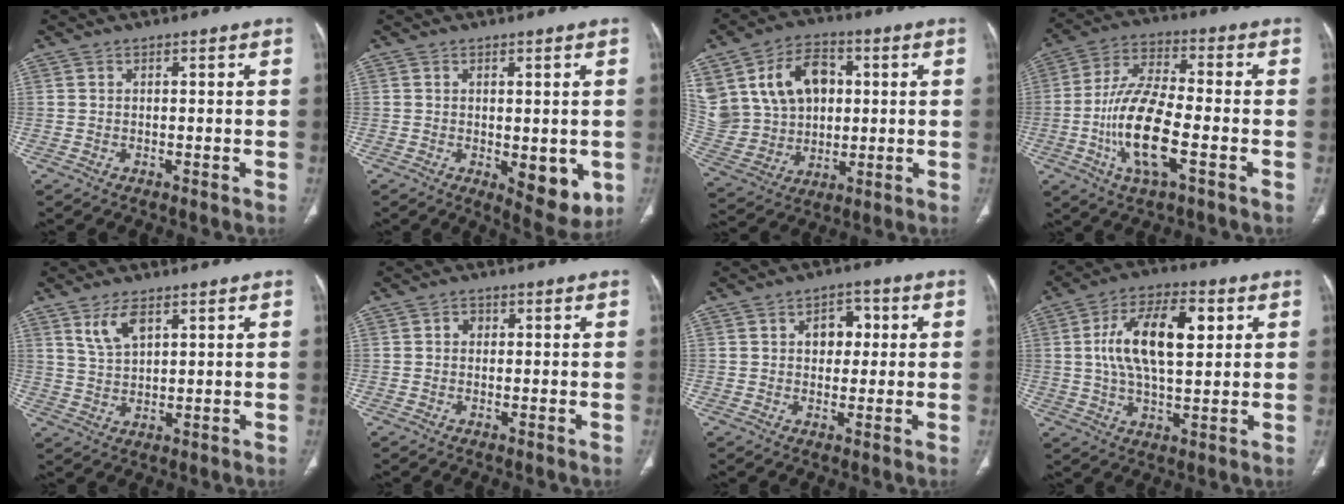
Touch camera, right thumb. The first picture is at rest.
{"total": 7.8, "force": [-1.6, 3.5, 6.7], "torque": [-0.065, -0.016, -0.009]}
{"total": 21.2, "force": [5.7, 16.3, 12.3], "torque": [-0.232, 0.019, 0.122]}
{"total": 14.9, "force": [-4.1, 5.2, 13.4], "torque": [-0.271, 0.017, -0.079]}
{"total": 5.4, "force": [3.1, 2.4, 3.8], "torque": [-0.070, -0.015, 0.067]}
{"total": 3.1, "force": [0.5, 2.7, 1.5], "torque": [-0.004, 0.007, 0.002]}
{"total": 5.6, "force": [1.2, 4.1, 3.7], "torque": [-0.023, 0.006, 0.014]}
{"total": 15.4, "force": [3.4, 7.3, 13.1], "torque": [-0.222, 0.007, 0.058]}